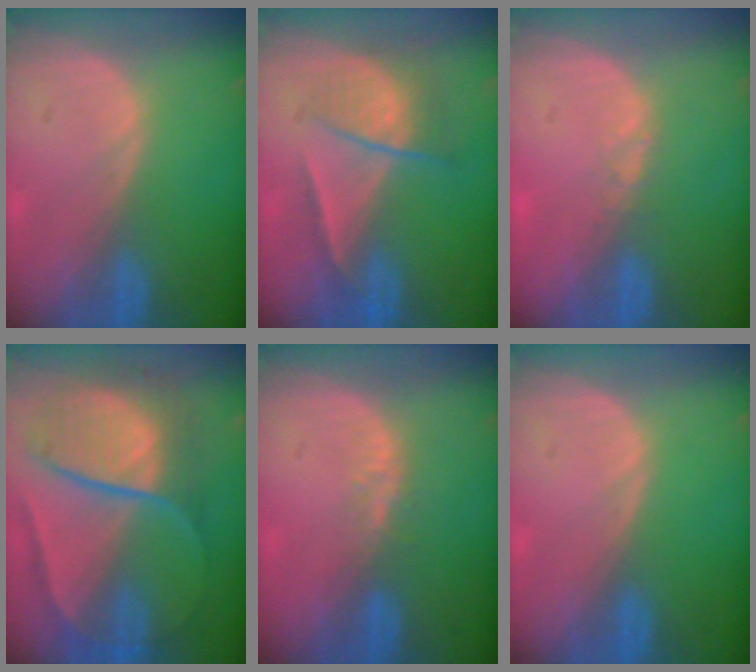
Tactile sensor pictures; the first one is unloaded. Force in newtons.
{"total": 6.9, "press": 5.9, "slide": 3.6}
{"total": 0.9, "press": 0.8, "slide": 0.5}
{"total": 10.7, "press": 10.7, "slide": 1.1}
{"total": 2.8, "press": 2.1, "slide": 1.8}
{"total": 0.0}